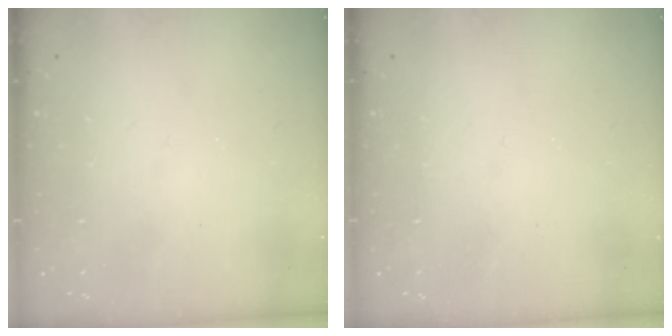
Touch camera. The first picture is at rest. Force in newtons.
{"total": 0.0}